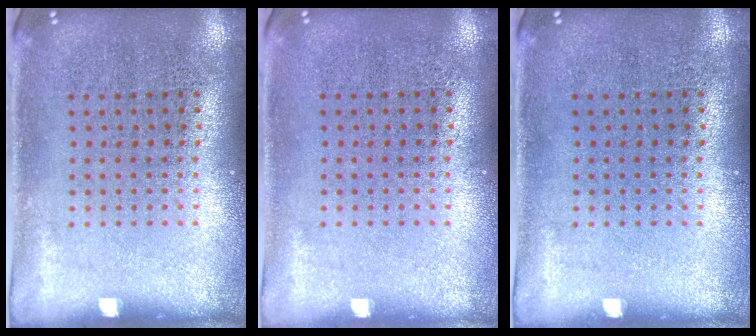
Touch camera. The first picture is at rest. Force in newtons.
{"total": 0.0}
{"total": 0.0}